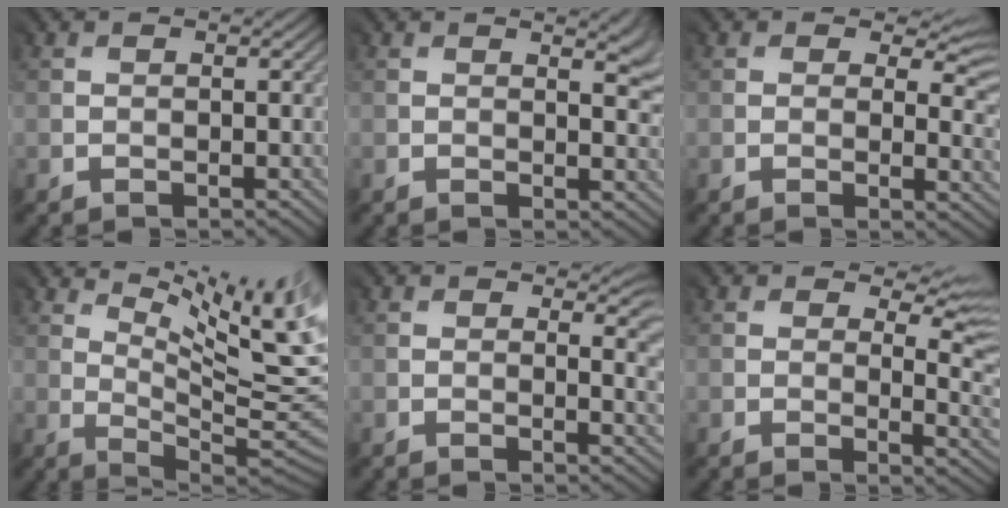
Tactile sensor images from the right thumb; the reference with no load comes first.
{"total": 4.1, "force": [1.6, 1.2, 3.6], "torque": [-0.039, -0.002, 0.025]}
{"total": 6.1, "force": [2.2, 3.3, 4.7], "torque": [-0.065, -0.009, 0.034]}
{"total": 13.7, "force": [7.2, 3.0, 11.2], "torque": [-0.155, 0.013, 0.112]}
{"total": 5.4, "force": [1.0, 2.7, 4.6], "torque": [-0.058, -0.007, 0.014]}
{"total": 6.6, "force": [2.4, 3.1, 5.3], "torque": [-0.083, -0.006, 0.042]}